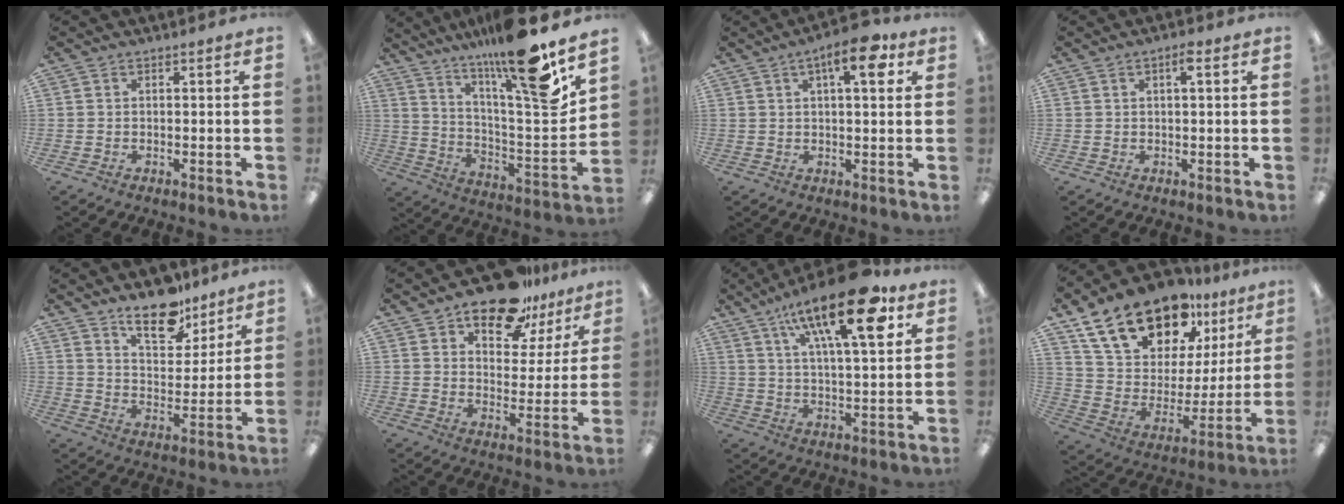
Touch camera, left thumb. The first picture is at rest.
{"total": 20.4, "force": [15.9, 1.7, 12.7], "torque": [-0.202, -0.118, 0.246]}
{"total": 9.7, "force": [4.5, 3.6, 7.8], "torque": [-0.102, -0.012, 0.067]}
{"total": 2.5, "force": [1.0, 0.7, 2.2], "torque": [-0.038, 0.004, 0.014]}
{"total": 13.0, "force": [10.3, 5.6, 5.4], "torque": [-0.074, -0.065, 0.186]}
{"total": 15.2, "force": [11.8, 7.0, 6.5], "torque": [-0.099, -0.074, 0.209]}
{"total": 20.9, "force": [11.5, 6.7, 16.1], "torque": [-0.247, -0.046, 0.176]}
{"total": 20.9, "force": [15.7, 10.7, 8.6], "torque": [-0.166, -0.095, 0.287]}